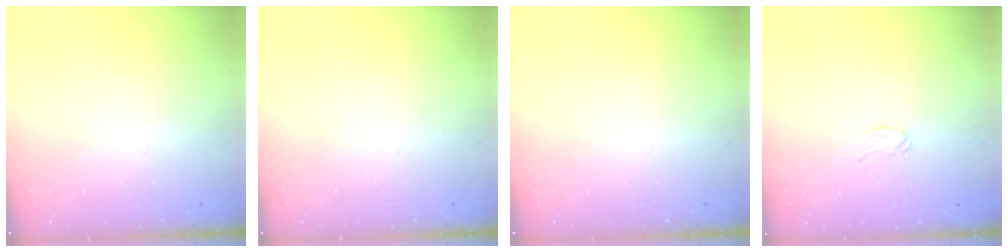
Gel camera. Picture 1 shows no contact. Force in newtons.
{"total": 0.0}
{"total": 0.0}
{"total": 4.3, "press": 4.3, "slide": 0.3}